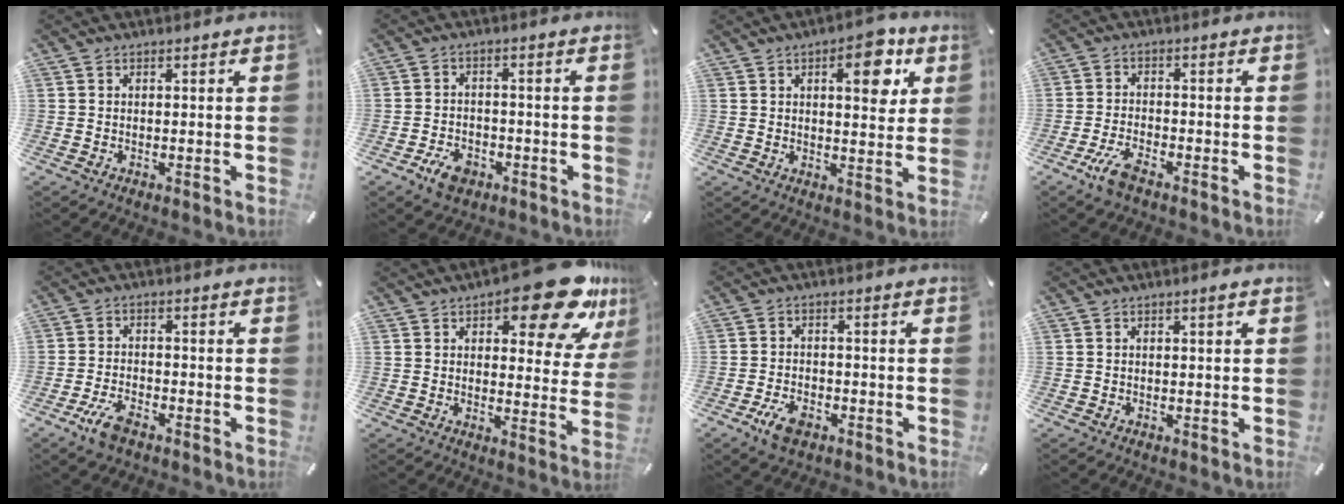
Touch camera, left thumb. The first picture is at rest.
{"total": 5.5, "force": [-3.2, 3.8, 2.5], "torque": [-0.050, 0.017, -0.057]}
{"total": 10.6, "force": [4.4, 4.7, 8.4], "torque": [-0.095, -0.022, 0.064]}
{"total": 5.7, "force": [-3.7, 1.9, 3.9], "torque": [-0.092, 0.005, -0.070]}
{"total": 5.8, "force": [-3.6, 2.5, 3.9], "torque": [-0.092, 0.009, -0.070]}
{"total": 18.8, "force": [11.1, 7.5, 13.2], "torque": [-0.160, -0.070, 0.177]}
{"total": 5.4, "force": [-3.0, 3.1, 3.2], "torque": [-0.076, 0.011, -0.059]}
{"total": 1.1, "force": [0.3, 0.2, 1.1], "torque": [-0.020, 0.002, 0.005]}